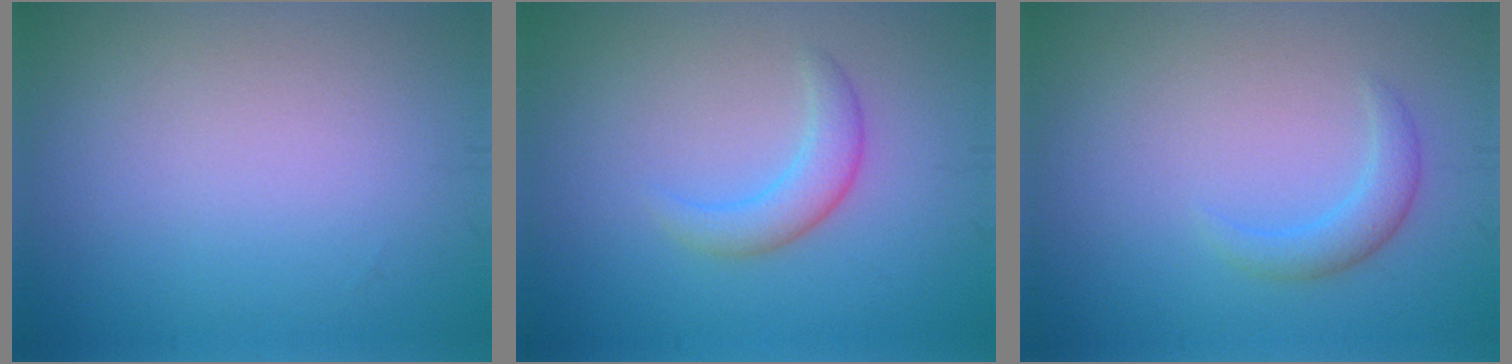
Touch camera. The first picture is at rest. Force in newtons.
{"total": 2.4, "press": 2.4, "slide": 0.1}
{"total": 1.9, "press": 1.9, "slide": 0.1}